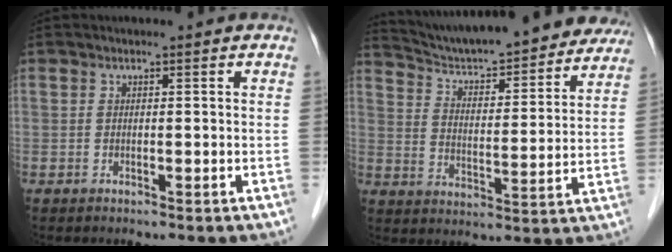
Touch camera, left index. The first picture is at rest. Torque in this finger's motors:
{"motor_torque": [0.45, -0.63, 0.18, 0.06]}